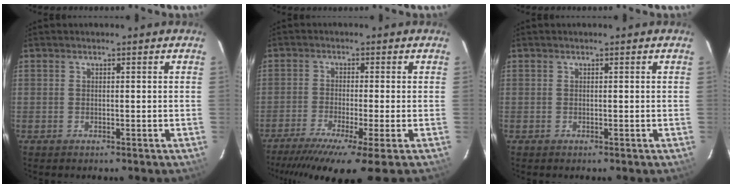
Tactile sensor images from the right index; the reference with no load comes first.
{"total": 11.0, "force": [-8.1, -0.3, 7.5], "torque": [-0.160, -0.037, -0.137]}
{"total": 0.0}